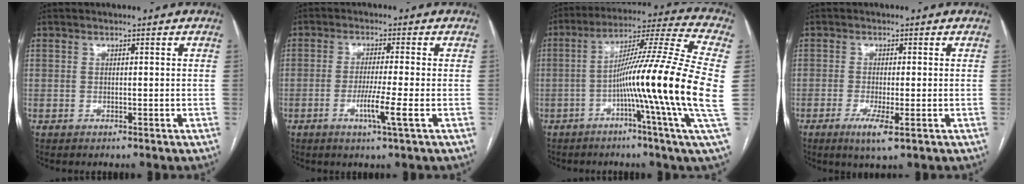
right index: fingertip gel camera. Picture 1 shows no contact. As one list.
[{"total": 5.2, "force": [-1.8, -0.9, 4.9], "torque": [-0.093, -0.014, -0.035]}, {"total": 20.8, "force": [-2.5, -2.7, 20.4], "torque": [-0.306, -0.003, -0.062]}, {"total": 4.3, "force": [-2.0, 0.3, 3.8], "torque": [-0.069, -0.011, -0.033]}]